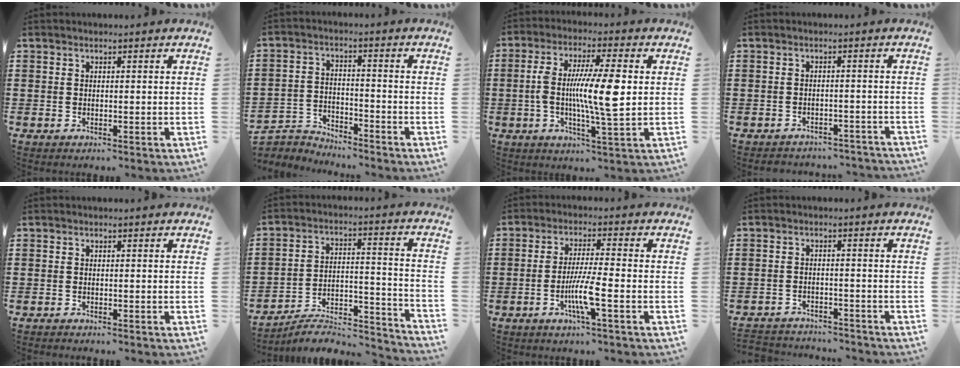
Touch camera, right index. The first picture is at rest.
{"total": 4.2, "force": [-4.2, 0.6, -0.2], "torque": [-0.016, -0.002, -0.094]}
{"total": 10.6, "force": [0.4, 1.8, 10.4], "torque": [-0.193, 0.004, 0.002]}
{"total": 2.4, "force": [-2.4, 0.3, -0.2], "torque": [-0.003, -0.001, -0.052]}
{"total": 0.8, "force": [-0.8, 0.0, -0.1], "torque": [0.001, -0.003, -0.017]}
{"total": 6.1, "force": [-5.5, 1.7, 1.9], "torque": [-0.027, 0.003, -0.108]}
{"total": 6.5, "force": [-2.5, 0.2, 6.0], "torque": [-0.120, -0.014, -0.049]}
{"total": 3.1, "force": [-3.0, 0.2, -0.3], "torque": [-0.001, -0.002, -0.066]}